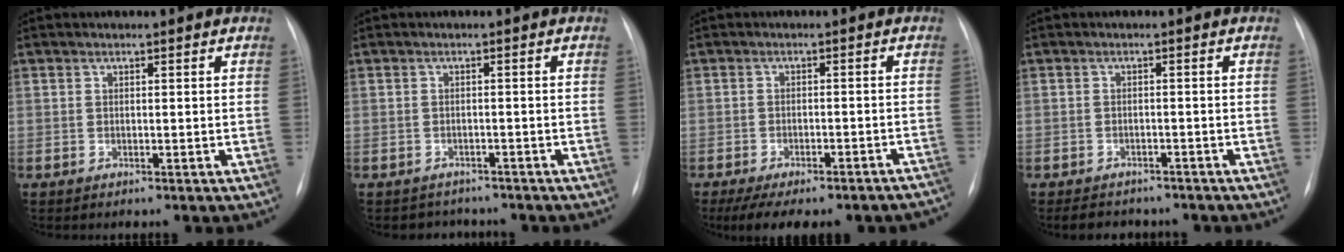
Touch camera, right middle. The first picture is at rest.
{"total": 3.1, "force": [-2.7, 1.5, -0.4], "torque": [0.002, 0.006, -0.039]}
{"total": 16.3, "force": [-13.5, 4.9, 7.8], "torque": [-0.107, 0.006, -0.168]}
{"total": 6.1, "force": [-5.2, 2.7, 1.6], "torque": [-0.022, 0.004, -0.064]}